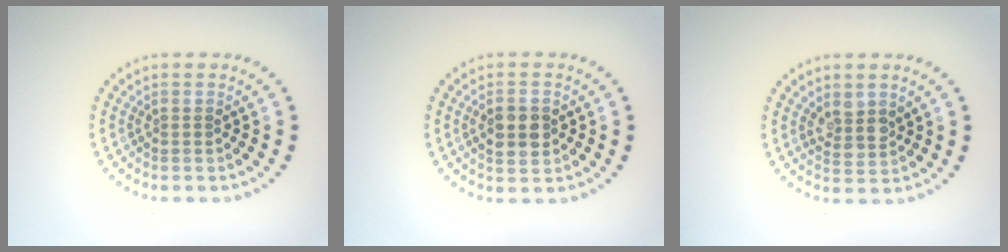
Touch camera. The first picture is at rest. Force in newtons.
{"total": 3.2, "press": 3.2, "slide": 0.1}
{"total": 2.4, "press": 2.2, "slide": 1.1}